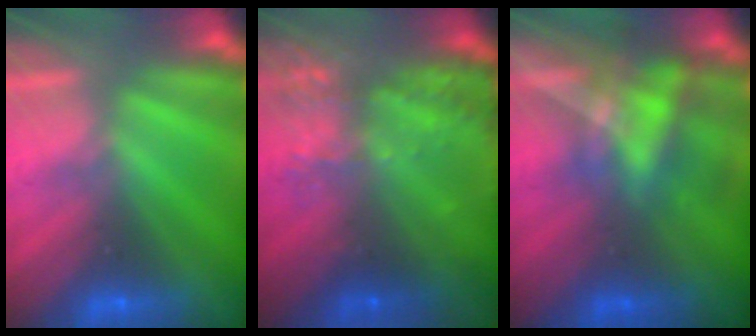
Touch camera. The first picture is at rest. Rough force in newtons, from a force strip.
{"total": 8.6}
{"total": 4.4}